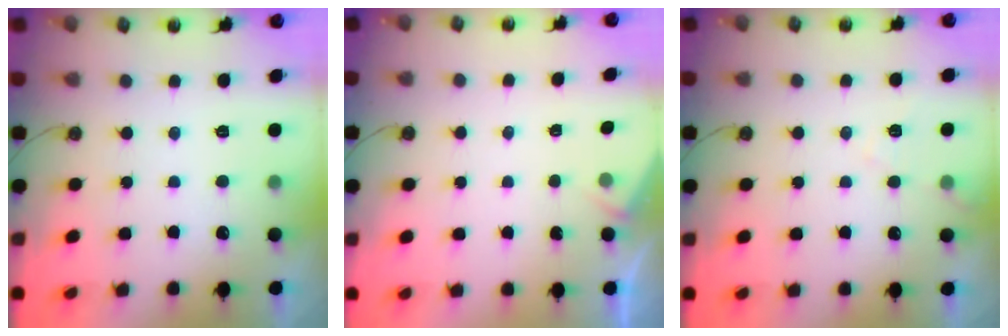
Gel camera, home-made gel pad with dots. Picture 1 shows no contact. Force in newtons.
{"total": 2.5, "press": 2.5, "slide": 0.4}
{"total": 6.1, "press": 6.0, "slide": 1.0}